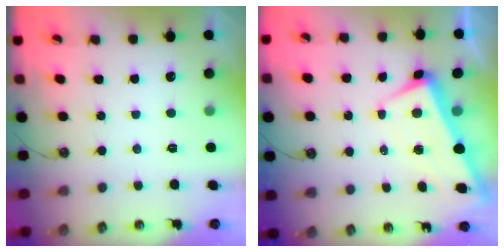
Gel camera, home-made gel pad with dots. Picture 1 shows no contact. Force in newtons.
{"total": 1.0, "press": 0.7, "slide": 0.7}